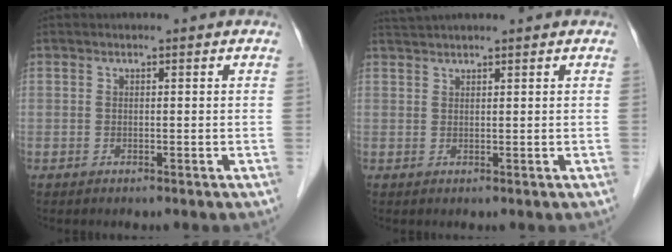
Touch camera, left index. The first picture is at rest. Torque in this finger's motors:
{"motor_torque": [0.11, -0.12, 0.06, 0.00]}